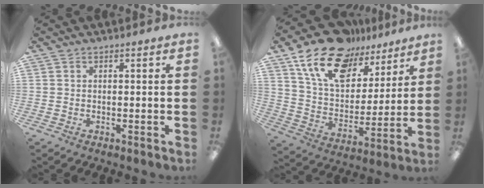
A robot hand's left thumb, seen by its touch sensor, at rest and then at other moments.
{"total": 18.9, "force": [13.0, 10.2, 9.3], "torque": [-0.178, -0.068, 0.235]}